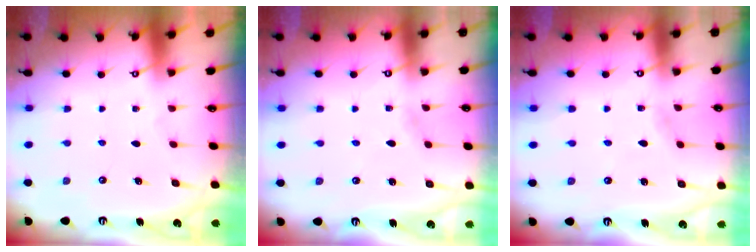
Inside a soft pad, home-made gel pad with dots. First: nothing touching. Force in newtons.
{"total": 1.7, "press": 1.7, "slide": 0.1}
{"total": 3.1, "press": 3.1, "slide": 0.3}